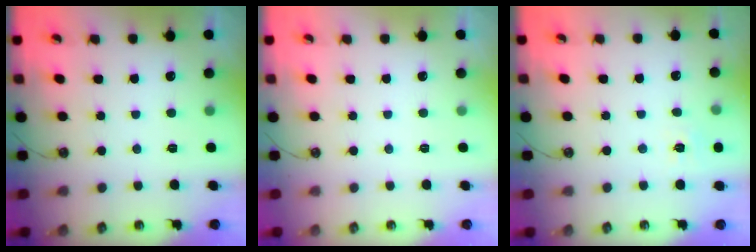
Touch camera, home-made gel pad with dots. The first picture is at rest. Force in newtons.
{"total": 0.0}
{"total": 5.5, "press": 5.5, "slide": 0.7}